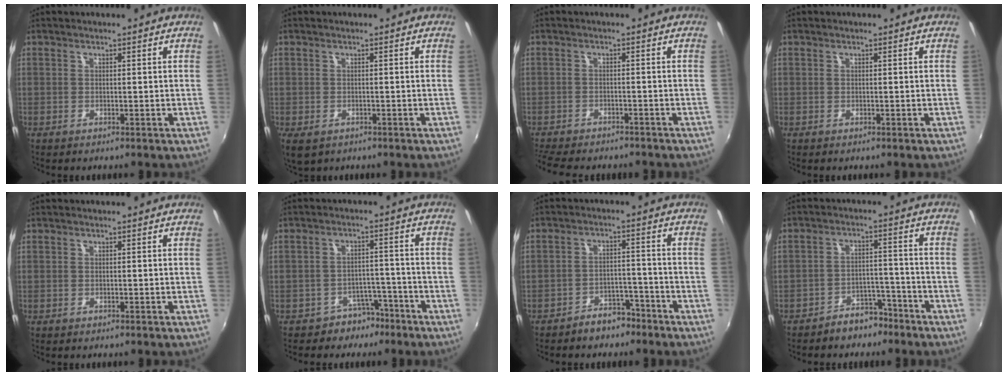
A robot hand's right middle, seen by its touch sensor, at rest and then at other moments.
{"total": 3.8, "force": [-1.5, 2.4, 2.5], "torque": [-0.047, -0.018, -0.020]}
{"total": 9.9, "force": [-8.6, 2.7, 4.0], "torque": [-0.101, -0.024, -0.133]}
{"total": 0.0}
{"total": 0.0}
{"total": 4.8, "force": [-3.5, 3.3, 0.6], "torque": [-0.008, 0.028, -0.047]}
{"total": 5.2, "force": [-4.1, 2.7, 1.7], "torque": [-0.041, 0.020, -0.053]}
{"total": 5.7, "force": [-4.5, 3.0, 1.7], "torque": [-0.039, 0.024, -0.060]}